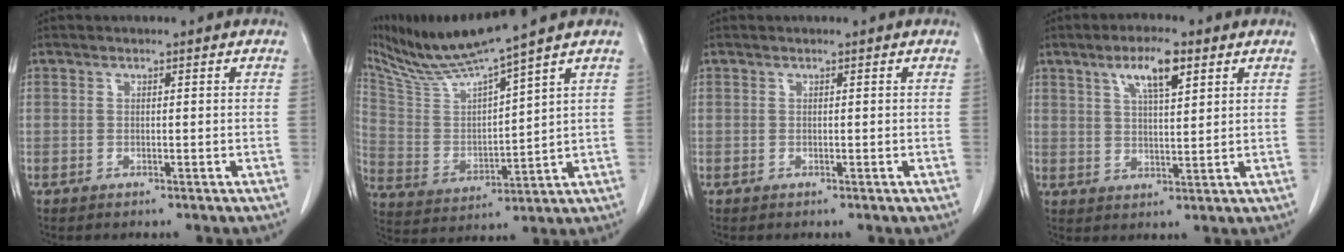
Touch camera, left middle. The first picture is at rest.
{"total": 11.5, "force": [10.1, -1.8, 5.3], "torque": [-0.109, -0.006, 0.201]}
{"total": 0.0}
{"total": 6.8, "force": [3.7, 1.5, 5.5], "torque": [-0.100, 0.005, 0.064]}